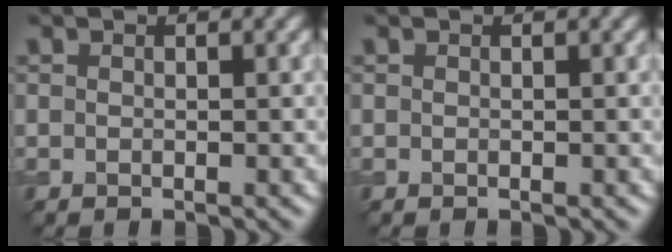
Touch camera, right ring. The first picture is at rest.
{"total": 0.0}